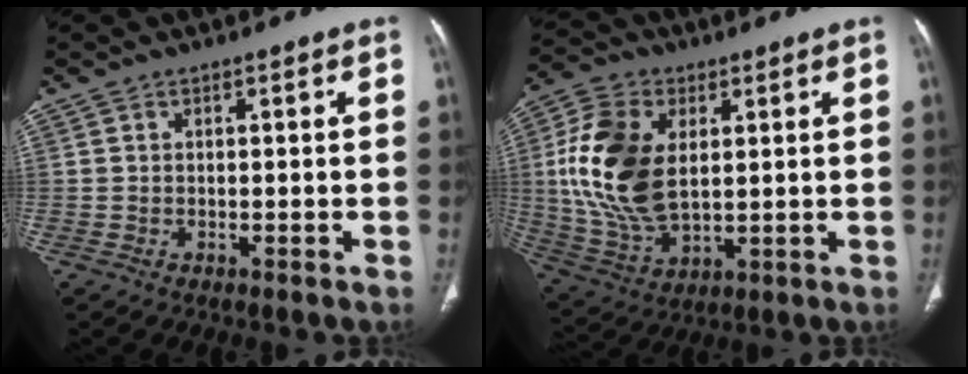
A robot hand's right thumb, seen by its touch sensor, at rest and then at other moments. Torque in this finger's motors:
{"motor_torque": [0.34, 2.49, 0.92, -0.08, 0.24]}